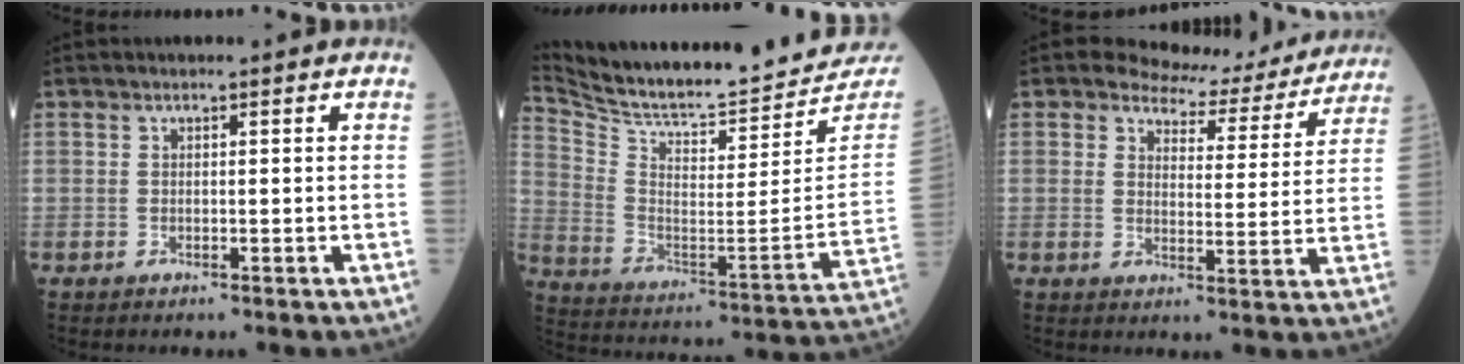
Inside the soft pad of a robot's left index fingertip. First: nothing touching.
{"total": 24.1, "force": [23.3, 1.2, 6.0], "torque": [-0.125, -0.107, 0.336]}
{"total": 11.2, "force": [10.4, 3.8, 1.6], "torque": [-0.013, -0.013, 0.114]}